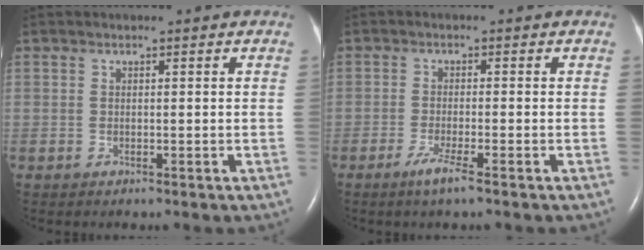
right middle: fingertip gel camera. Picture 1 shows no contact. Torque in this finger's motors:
{"motor_torque": [0.61, -0.62, 0.13, 0.04]}